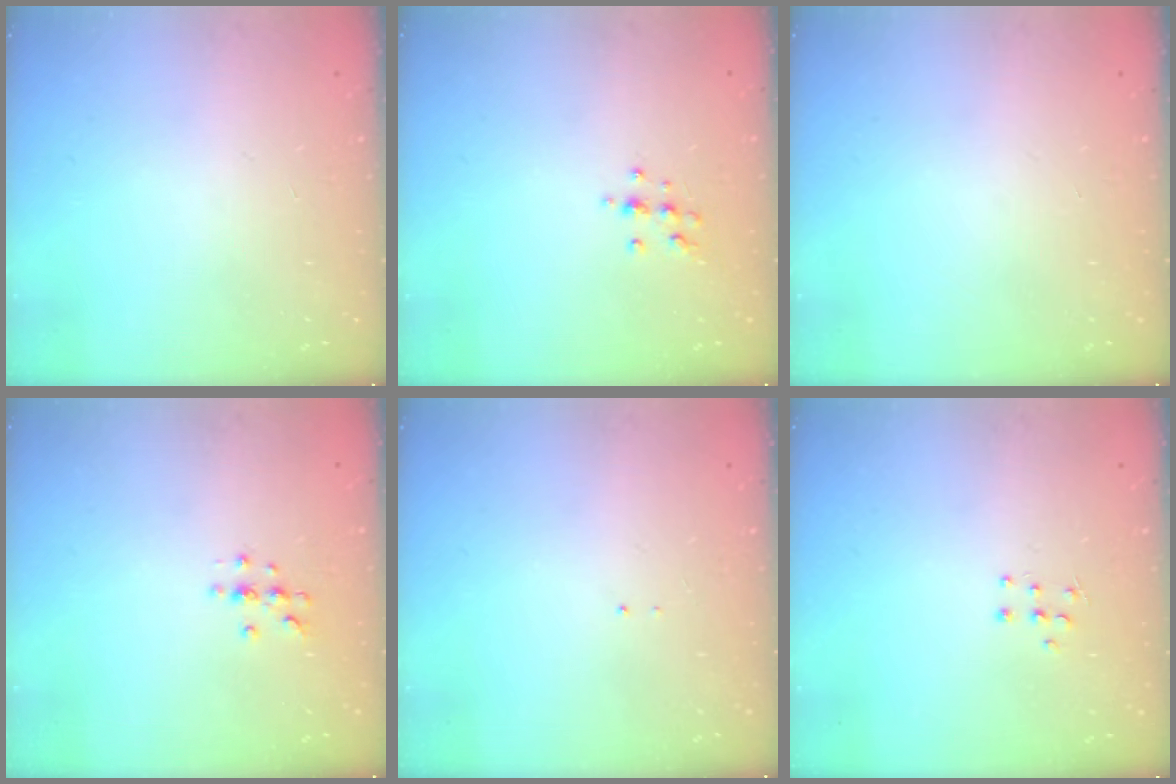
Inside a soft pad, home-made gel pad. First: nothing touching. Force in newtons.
{"total": 6.8, "press": 6.8, "slide": 0.6}
{"total": 0.0}
{"total": 4.9, "press": 4.9, "slide": 0.5}
{"total": 0.7, "press": 0.7, "slide": 0.1}
{"total": 5.0, "press": 4.9, "slide": 0.5}